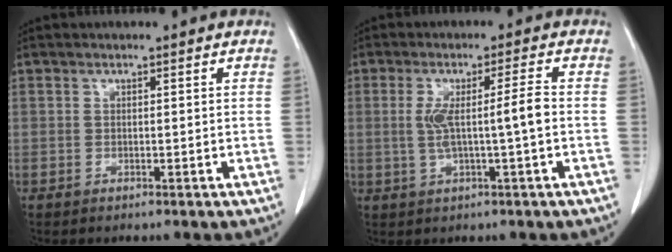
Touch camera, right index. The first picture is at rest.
{"total": 6.0, "force": [-0.3, -0.5, 6.0], "torque": [-0.110, 0.007, 0.000]}